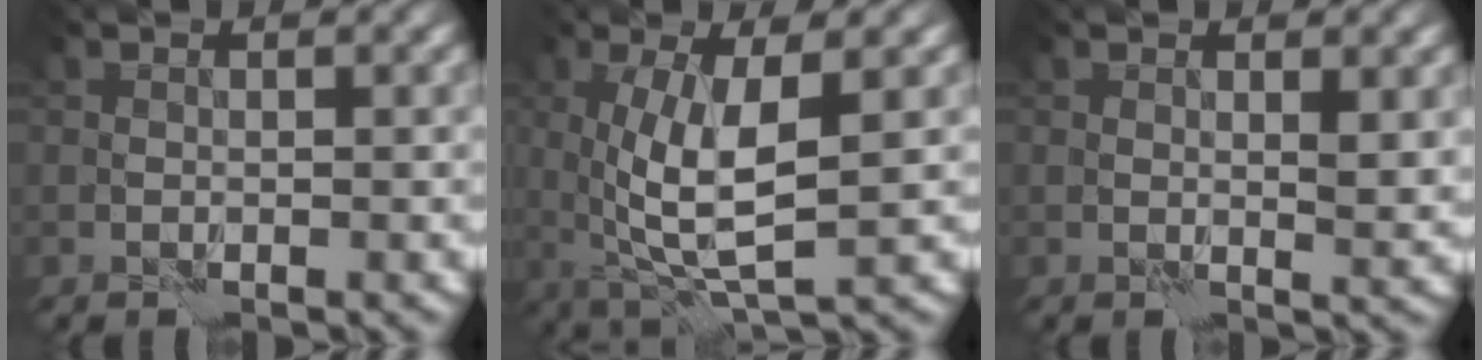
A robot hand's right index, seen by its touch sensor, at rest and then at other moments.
{"total": 6.4, "force": [0.9, 1.7, 6.1], "torque": [-0.120, -0.011, 0.021]}
{"total": 1.8, "force": [0.7, 0.5, 1.5], "torque": [-0.021, -0.008, 0.013]}